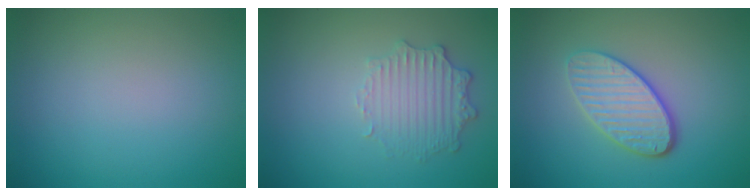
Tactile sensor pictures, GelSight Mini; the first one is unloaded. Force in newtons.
{"total": 2.6, "press": 2.5, "slide": 0.7}
{"total": 4.0, "press": 3.3, "slide": 2.4}